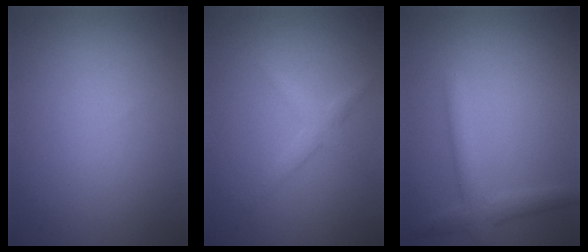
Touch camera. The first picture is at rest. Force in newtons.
{"total": 1.7, "press": 1.7, "slide": 0.1}
{"total": 2.9, "press": 2.9, "slide": 0.2}